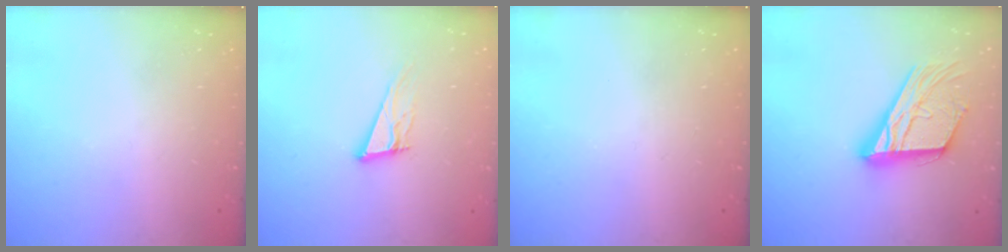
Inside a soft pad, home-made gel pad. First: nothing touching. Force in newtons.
{"total": 12.4, "press": 11.9, "slide": 3.3}
{"total": 0.0}
{"total": 19.3, "press": 19.2, "slide": 1.8}